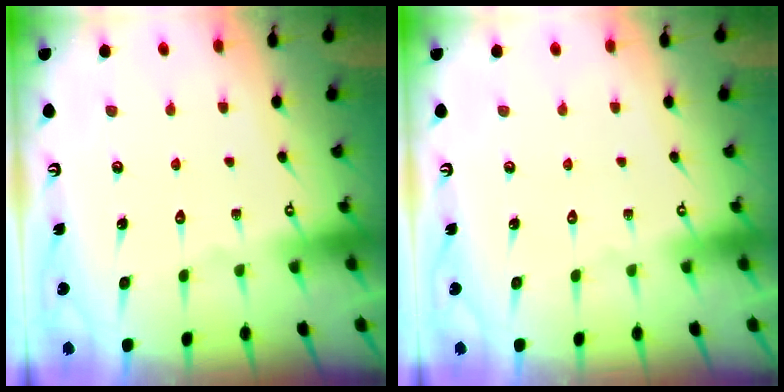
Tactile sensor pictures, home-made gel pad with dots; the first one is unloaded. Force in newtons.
{"total": 0.0}